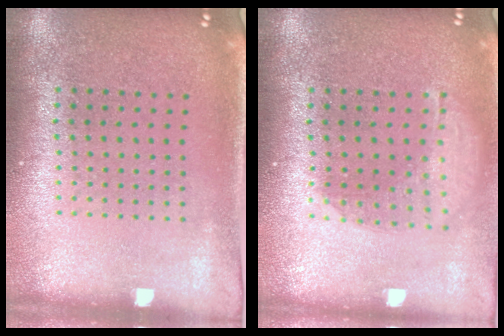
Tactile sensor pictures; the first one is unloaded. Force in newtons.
{"total": 1.5, "press": 1.3, "slide": 0.9}